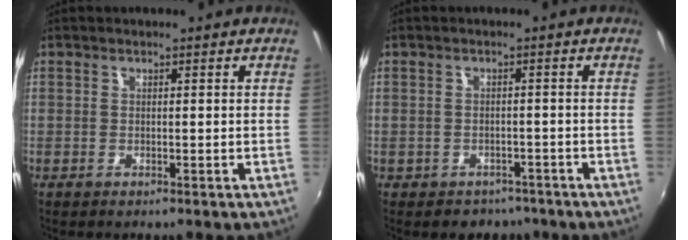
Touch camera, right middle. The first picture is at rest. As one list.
[{"total": 4.5, "force": [-3.4, 2.9, 0.7], "torque": [-0.020, -0.003, -0.041]}]